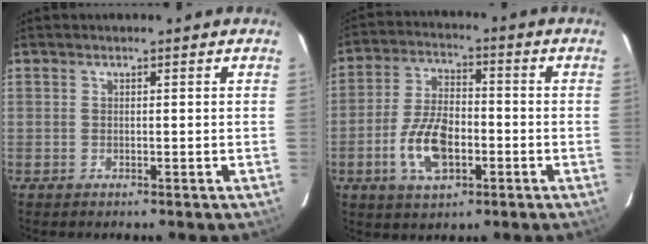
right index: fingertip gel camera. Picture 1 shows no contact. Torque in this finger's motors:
{"motor_torque": [0.96, -0.92, 0.16, 0.06]}